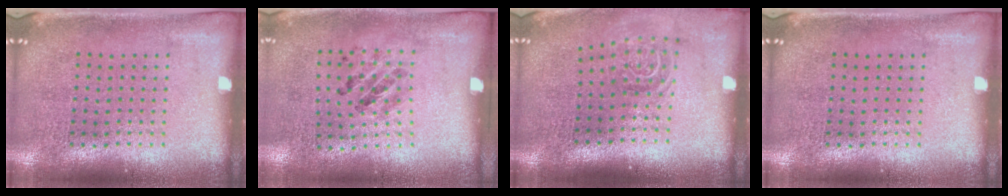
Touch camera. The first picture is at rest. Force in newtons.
{"total": 1.2, "press": 0.7, "slide": 1.0}
{"total": 1.6, "press": 1.1, "slide": 1.1}
{"total": 0.0}